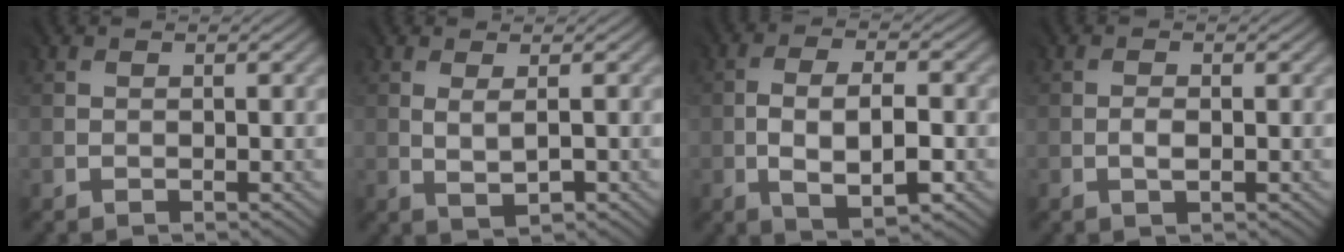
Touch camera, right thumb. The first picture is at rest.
{"total": 1.7, "force": [0.3, 0.4, 1.6], "torque": [-0.036, -0.004, 0.013]}
{"total": 6.4, "force": [-1.6, 2.8, 5.5], "torque": [-0.104, -0.006, -0.026]}
{"total": 0.9, "force": [-0.5, 0.4, 0.7], "torque": [-0.014, -0.003, -0.006]}